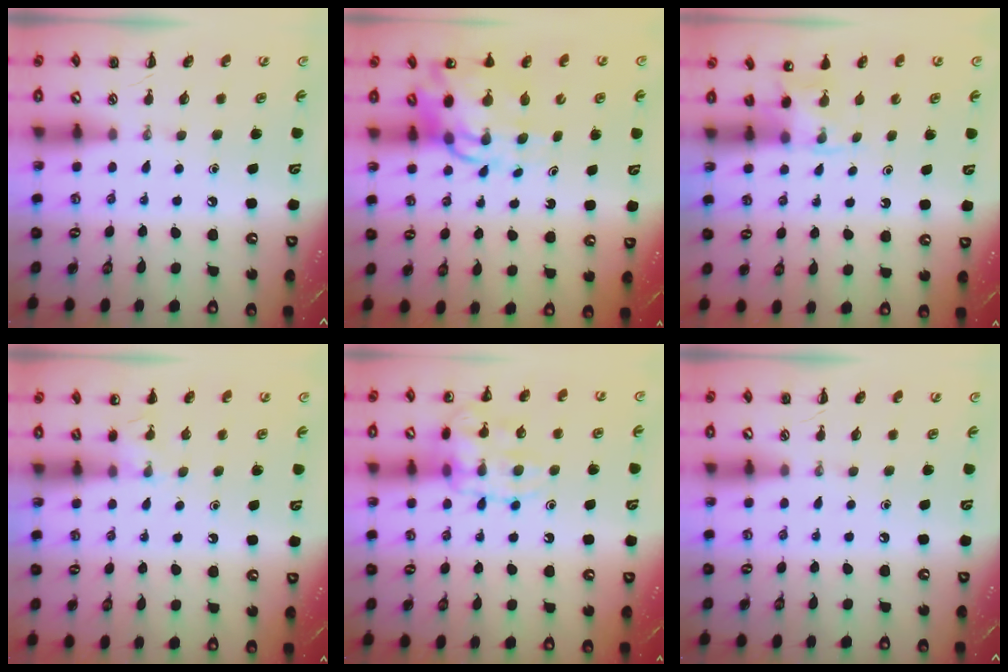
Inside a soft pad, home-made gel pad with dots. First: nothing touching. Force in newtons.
{"total": 11.2, "press": 10.7, "slide": 3.3}
{"total": 3.6, "press": 3.4, "slide": 1.2}
{"total": 4.2, "press": 3.9, "slide": 1.4}
{"total": 14.6, "press": 14.6, "slide": 1.1}
{"total": 0.0}